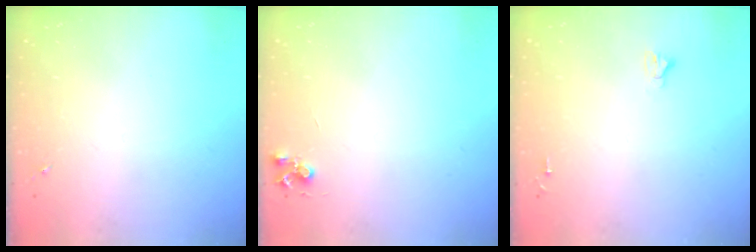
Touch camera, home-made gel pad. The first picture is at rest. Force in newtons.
{"total": 4.6, "press": 4.5, "slide": 0.7}
{"total": 2.4, "press": 2.4, "slide": 0.2}